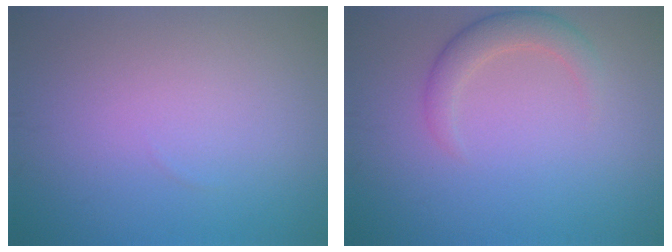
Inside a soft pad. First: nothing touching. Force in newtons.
{"total": 2.7, "press": 2.7, "slide": 0.2}